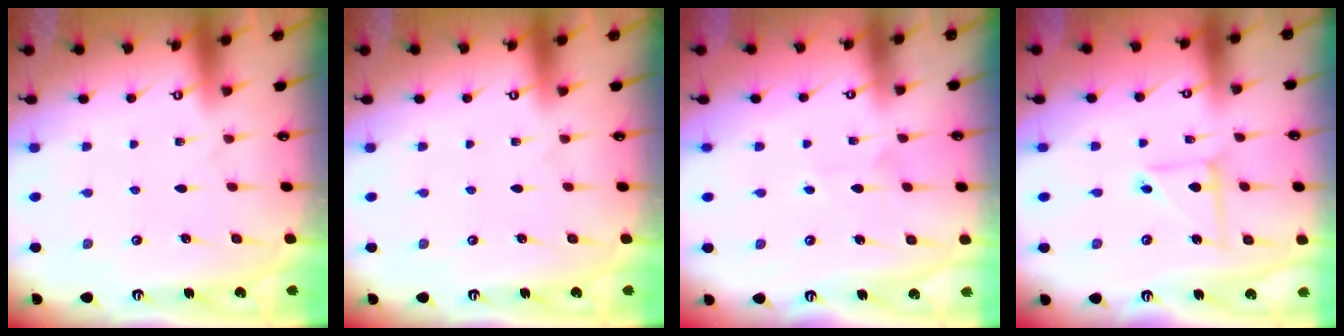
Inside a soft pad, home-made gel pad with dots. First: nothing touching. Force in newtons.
{"total": 0.0}
{"total": 3.5, "press": 3.5, "slide": 0.4}
{"total": 6.6, "press": 6.6, "slide": 0.5}